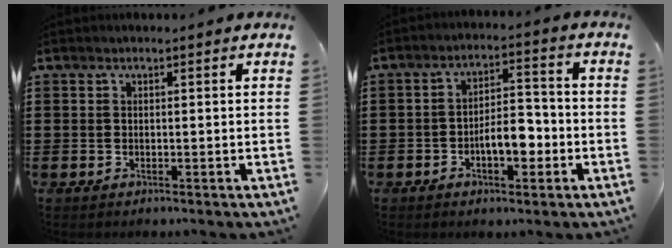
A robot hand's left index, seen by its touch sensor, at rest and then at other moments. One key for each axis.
{"total": 6.4, "fx": -2.4, "fy": 2.9, "fz": 5.2, "tx": -0.087, "ty": 0.008, "tz": -0.047}